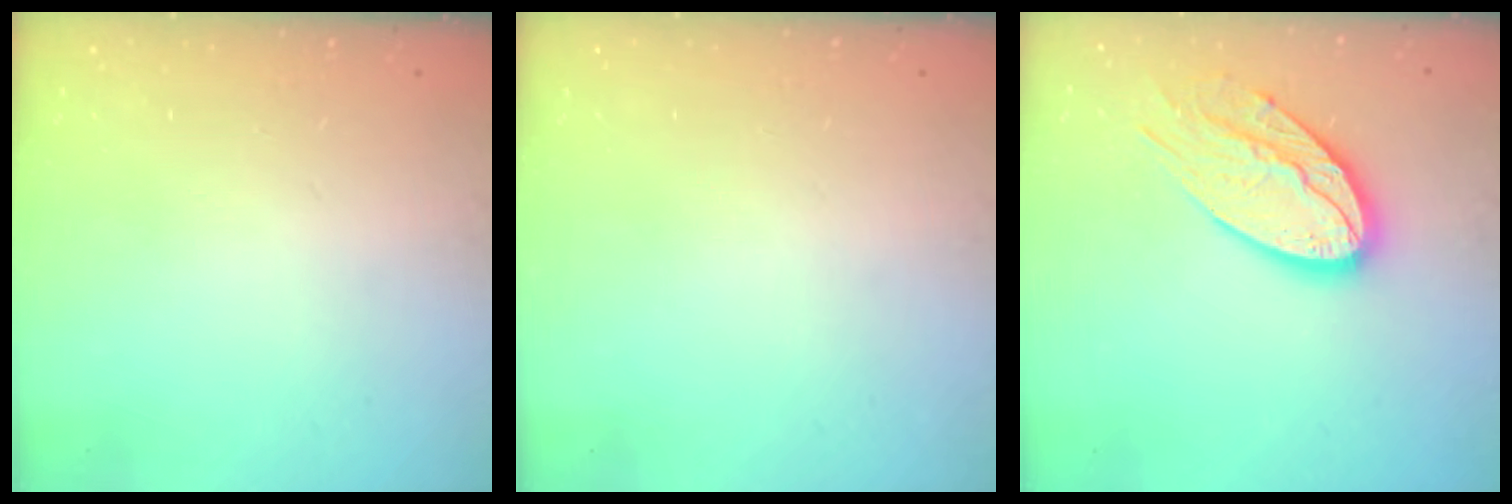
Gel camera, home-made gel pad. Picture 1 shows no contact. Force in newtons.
{"total": 0.0}
{"total": 17.9, "press": 17.9, "slide": 1.4}